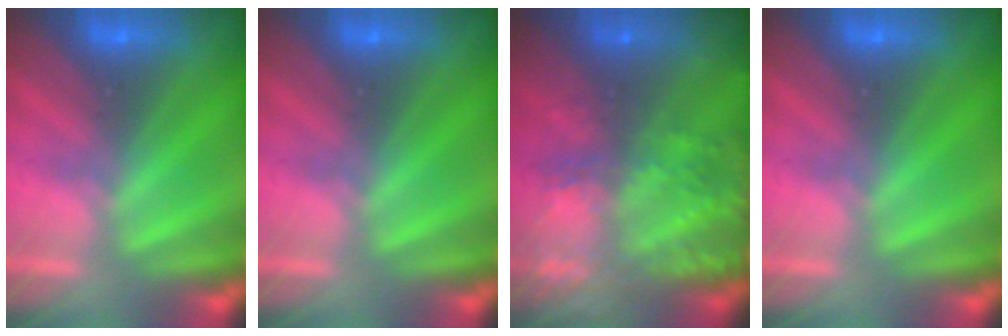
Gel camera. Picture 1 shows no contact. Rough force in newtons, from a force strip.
{"total": 0.0}
{"total": 7.5}
{"total": 0.0}